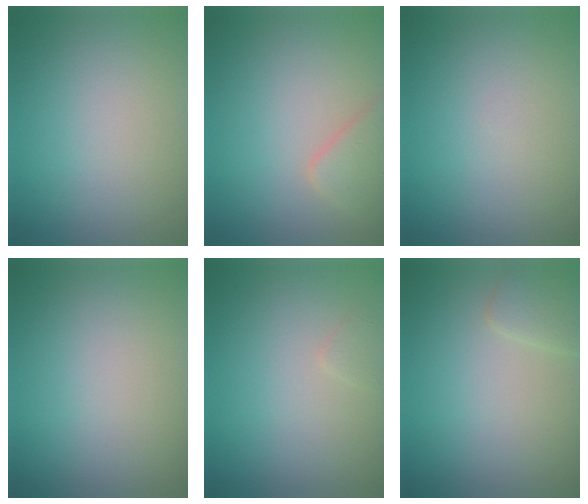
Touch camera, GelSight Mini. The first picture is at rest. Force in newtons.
{"total": 2.3, "press": 2.3, "slide": 0.1}
{"total": 0.0}
{"total": 0.0}
{"total": 0.6, "press": 0.6, "slide": 0.0}
{"total": 1.6, "press": 1.6, "slide": 0.0}